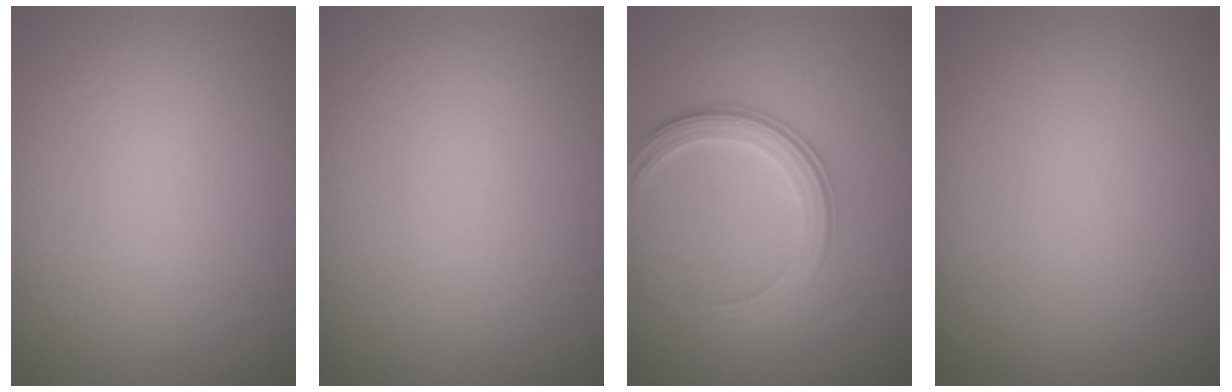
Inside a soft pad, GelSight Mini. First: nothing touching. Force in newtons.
{"total": 0.0}
{"total": 3.1, "press": 2.7, "slide": 1.4}
{"total": 0.0}